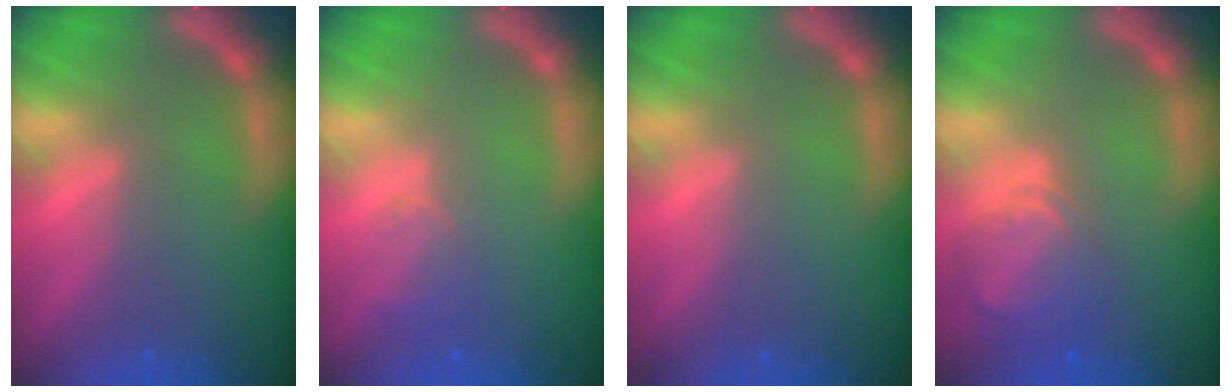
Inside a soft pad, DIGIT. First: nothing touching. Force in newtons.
{"total": 2.0}
{"total": 0.0}
{"total": 5.0}